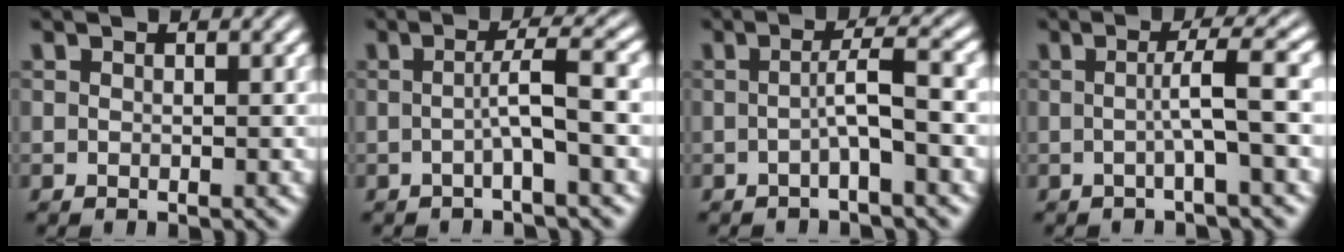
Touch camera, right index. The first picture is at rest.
{"total": 3.0, "force": [-0.7, -1.4, 2.5], "torque": [-0.029, 0.004, -0.011]}
{"total": 2.8, "force": [-0.9, -1.3, 2.3], "torque": [-0.025, 0.005, -0.014]}
{"total": 2.9, "force": [-0.5, -1.4, 2.5], "torque": [-0.029, 0.006, -0.007]}